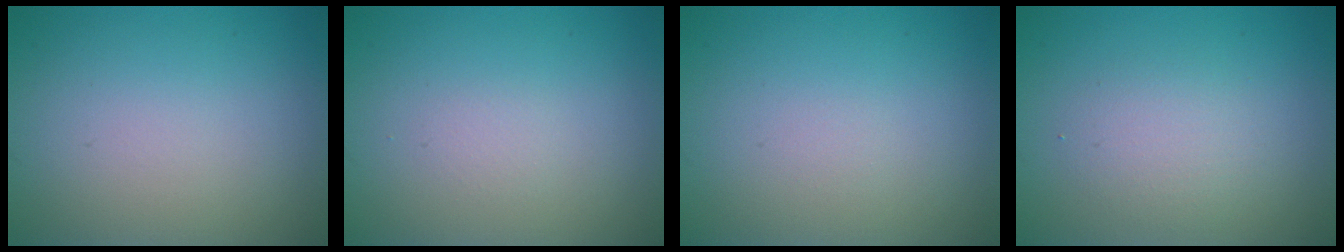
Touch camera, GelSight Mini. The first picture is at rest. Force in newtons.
{"total": 0.6, "press": 0.6, "slide": 0.0}
{"total": 0.0}
{"total": 2.2, "press": 2.2, "slide": 0.1}